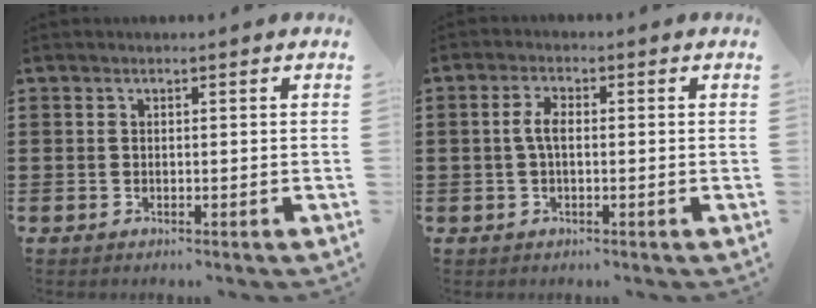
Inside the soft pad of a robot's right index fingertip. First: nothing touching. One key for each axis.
{"total": 3.3, "fx": -0.1, "fy": 1.4, "fz": 3.0, "tx": -0.072, "ty": -0.001, "tz": -0.008}